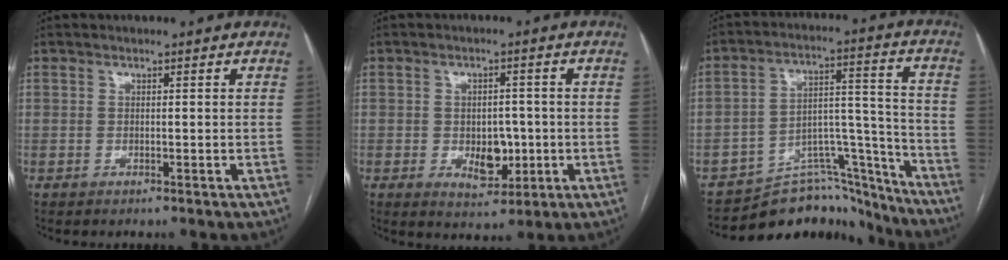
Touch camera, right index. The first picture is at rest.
{"total": 5.6, "force": [-1.1, 3.4, 4.3], "torque": [-0.059, 0.002, -0.006]}
{"total": 15.0, "force": [-14.0, 5.0, 2.0], "torque": [-0.003, 0.074, -0.207]}